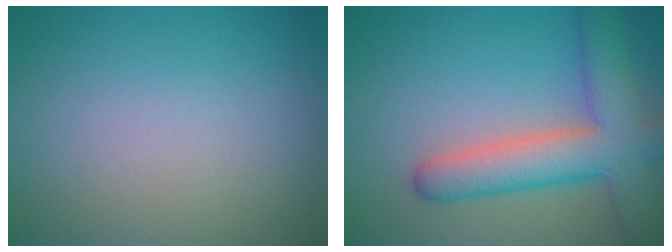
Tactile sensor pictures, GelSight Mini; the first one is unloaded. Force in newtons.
{"total": 7.6, "press": 7.5, "slide": 0.4}